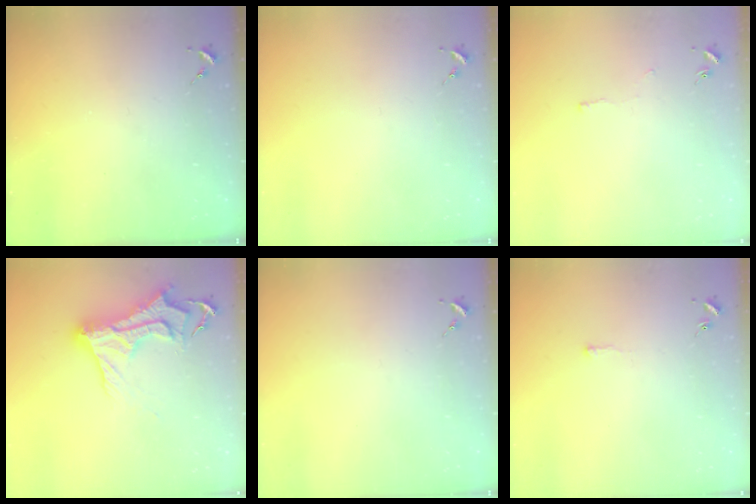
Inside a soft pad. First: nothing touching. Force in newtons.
{"total": 0.0}
{"total": 2.3, "press": 2.3, "slide": 0.4}
{"total": 15.8, "press": 15.7, "slide": 1.2}
{"total": 0.0}
{"total": 2.6, "press": 2.6, "slide": 0.4}